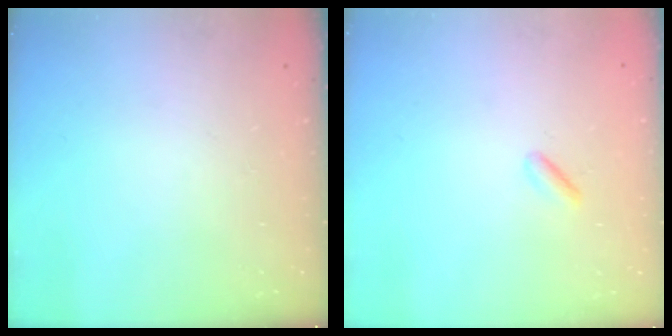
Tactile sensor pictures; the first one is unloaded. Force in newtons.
{"total": 1.3, "press": 1.2, "slide": 0.5}